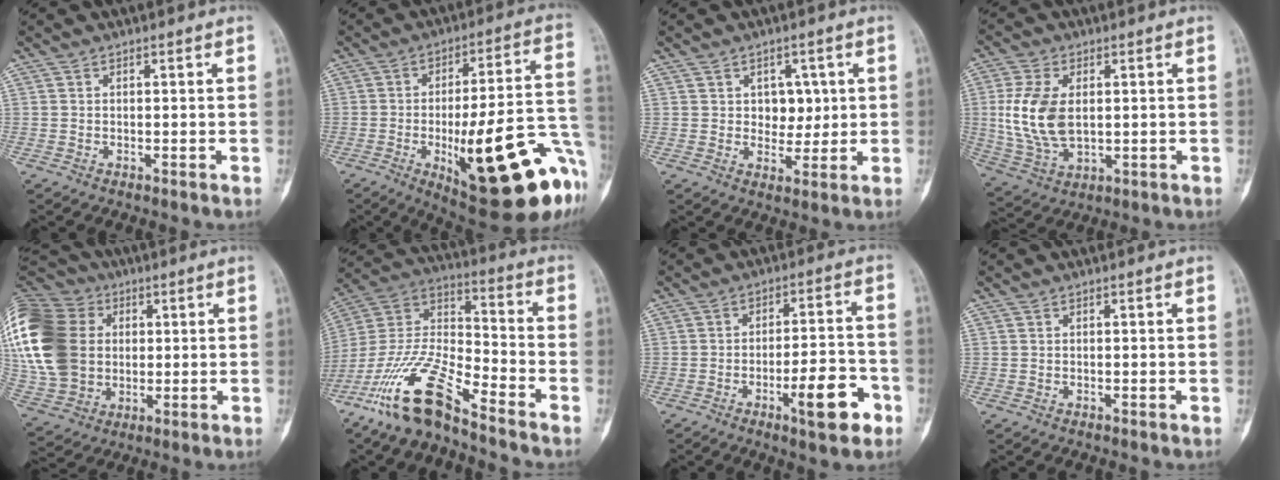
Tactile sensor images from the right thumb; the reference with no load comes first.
{"total": 27.5, "force": [-8.8, 7.6, 25.0], "torque": [-0.287, 0.015, -0.108]}
{"total": 5.2, "force": [1.2, 4.0, 3.1], "torque": [-0.011, -0.008, 0.020]}
{"total": 12.3, "force": [1.1, 7.3, 9.8], "torque": [-0.204, -0.007, 0.031]}
{"total": 26.0, "force": [3.4, 20.4, 15.7], "torque": [-0.356, 0.025, 0.070]}
{"total": 17.0, "force": [-12.2, 4.4, 11.0], "torque": [-0.216, 0.069, -0.238]}
{"total": 10.4, "force": [-4.8, 3.0, 8.8], "torque": [-0.117, 0.028, -0.069]}
{"total": 0.0}